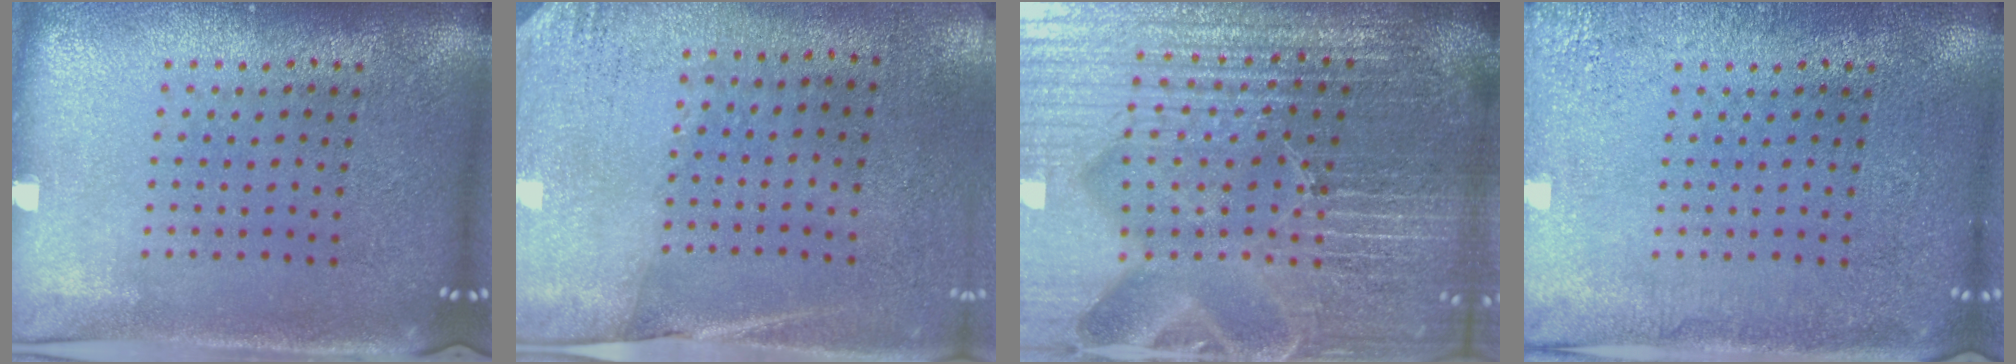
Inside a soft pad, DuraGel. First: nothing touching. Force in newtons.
{"total": 2.6, "press": 2.3, "slide": 1.4}
{"total": 7.2, "press": 6.3, "slide": 3.4}
{"total": 2.3, "press": 2.2, "slide": 0.3}